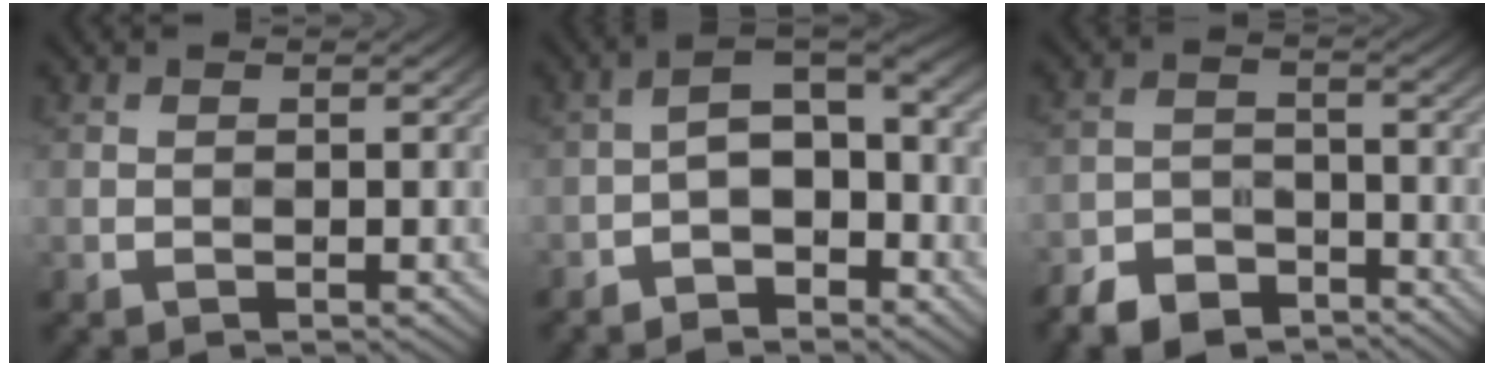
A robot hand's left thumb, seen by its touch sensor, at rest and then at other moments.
{"total": 6.6, "force": [-2.8, 3.0, 5.2], "torque": [-0.085, 0.005, -0.053]}
{"total": 7.4, "force": [-6.0, 3.2, 2.9], "torque": [-0.056, -0.008, -0.120]}